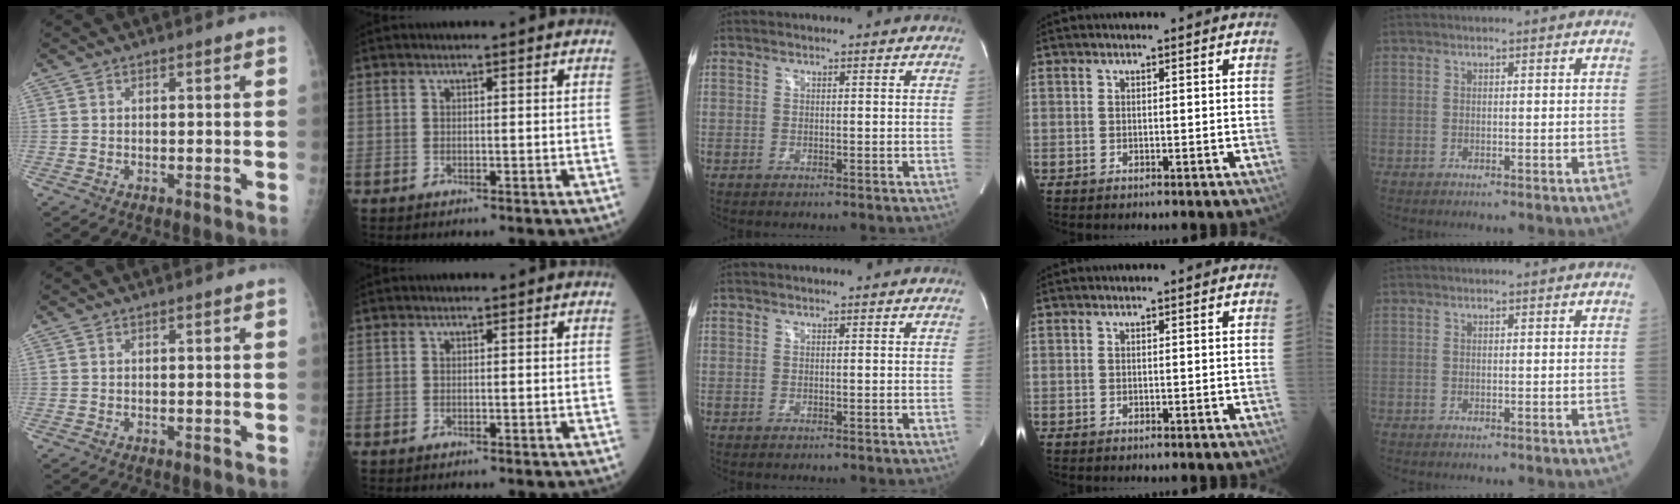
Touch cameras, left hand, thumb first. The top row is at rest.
{}